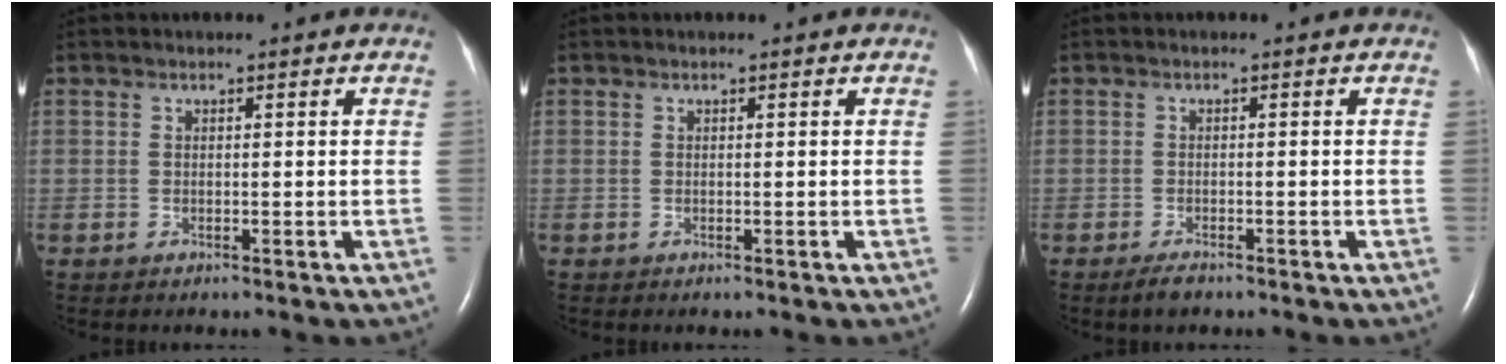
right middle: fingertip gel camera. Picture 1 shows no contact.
{"total": 0.0}
{"total": 1.9, "force": [-1.5, 0.5, 1.0], "torque": [-0.030, -0.005, -0.024]}